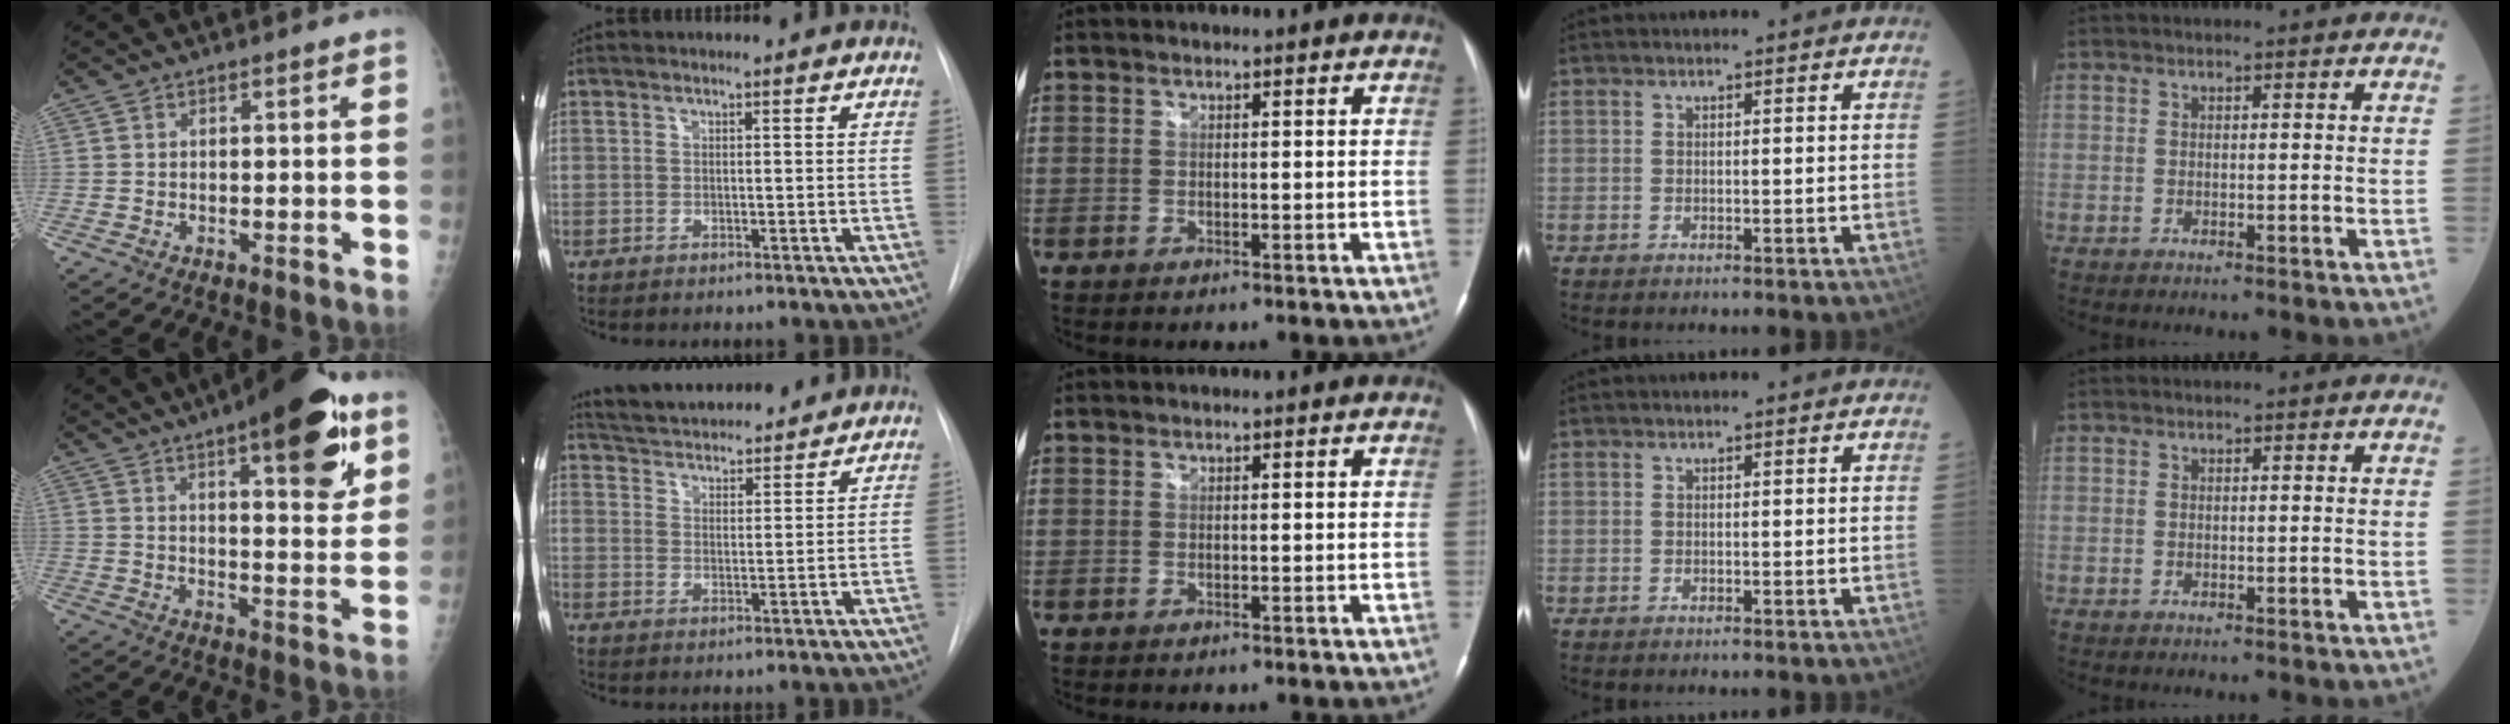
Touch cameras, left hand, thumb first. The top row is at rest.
{"thumb": {"total": 18.6, "force": [9.7, 5.9, 14.7], "torque": [-0.173, -0.036, 0.133]}, "index": {"total": 13.8, "force": [12.8, 2.9, 4.3], "torque": [-0.068, 0.020, 0.194]}}